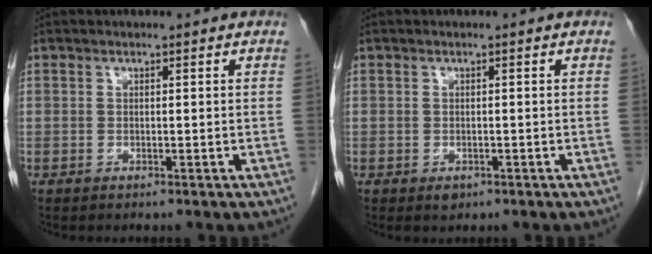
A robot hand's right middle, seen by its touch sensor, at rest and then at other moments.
{"total": 1.1, "force": [-0.6, 0.7, 0.5], "torque": [-0.007, 0.001, -0.003]}